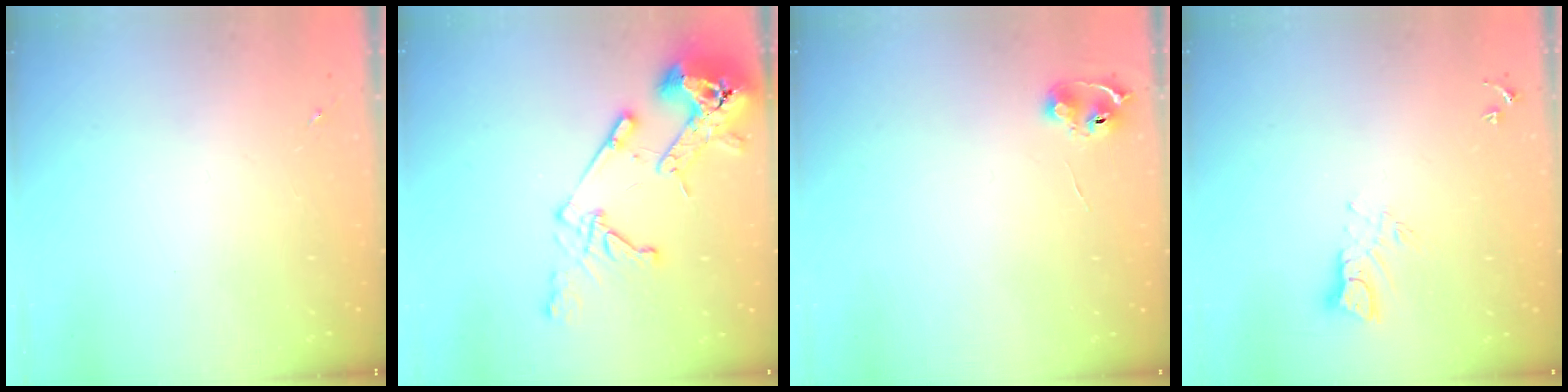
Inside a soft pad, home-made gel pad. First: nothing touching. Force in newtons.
{"total": 18.8, "press": 18.6, "slide": 2.5}
{"total": 6.3, "press": 6.3, "slide": 0.8}
{"total": 5.7, "press": 5.7, "slide": 0.5}